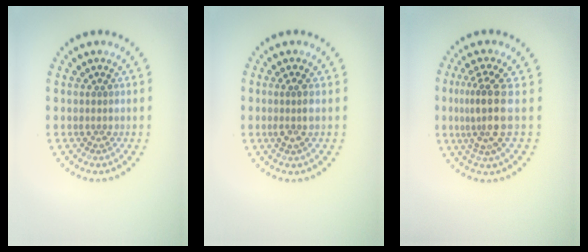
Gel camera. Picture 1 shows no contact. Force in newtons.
{"total": 1.6, "press": 1.3, "slide": 0.9}
{"total": 3.8, "press": 2.9, "slide": 2.4}